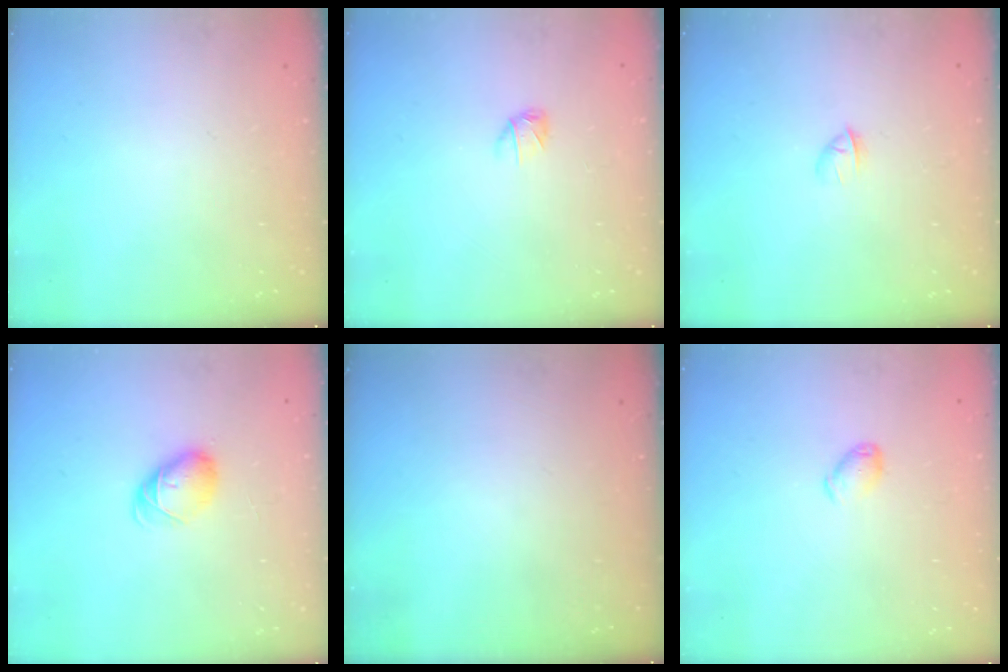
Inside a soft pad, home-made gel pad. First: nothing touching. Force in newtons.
{"total": 3.2, "press": 3.1, "slide": 0.7}
{"total": 2.4, "press": 2.2, "slide": 0.8}
{"total": 7.9, "press": 7.8, "slide": 0.9}
{"total": 0.0}
{"total": 5.1, "press": 5.0, "slide": 0.8}